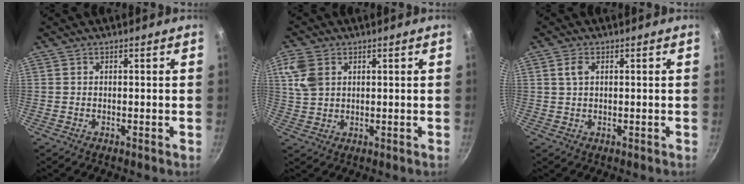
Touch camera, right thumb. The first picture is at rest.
{"total": 6.9, "force": [2.4, 5.0, 4.1], "torque": [-0.077, 0.002, 0.050]}
{"total": 2.5, "force": [0.8, 1.6, 1.8], "torque": [-0.031, 0.001, 0.016]}